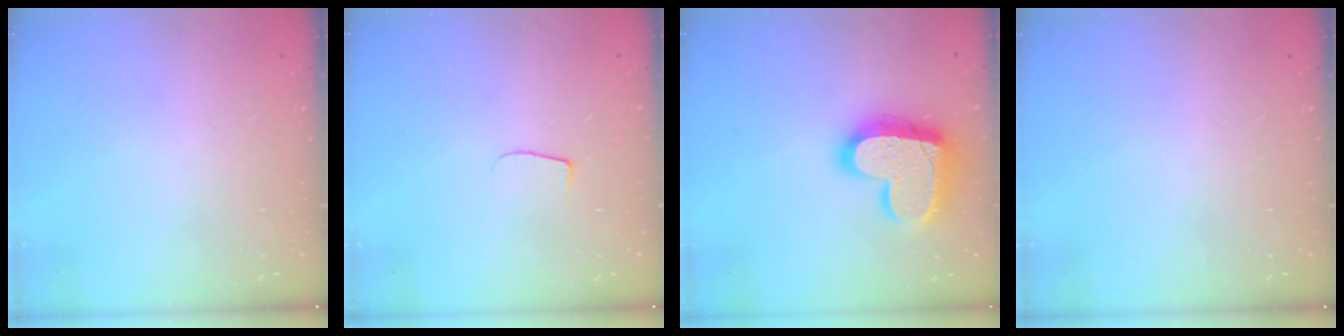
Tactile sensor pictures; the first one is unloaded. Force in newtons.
{"total": 4.3, "press": 4.3, "slide": 0.5}
{"total": 20.9, "press": 20.8, "slide": 1.8}
{"total": 0.0}